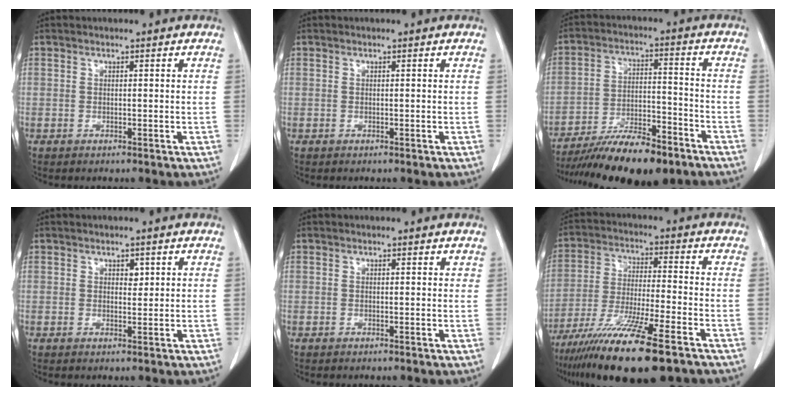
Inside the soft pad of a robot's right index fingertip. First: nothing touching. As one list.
[{"total": 0.0}, {"total": 15.1, "force": [-11.8, 3.7, 8.7], "torque": [-0.144, -0.005, -0.198]}, {"total": 1.4, "force": [0.6, 0.8, 1.0], "torque": [-0.011, -0.003, 0.008]}, {"total": 0.5, "force": [0.4, 0.3, 0.1], "torque": [0.000, 0.000, -0.001]}, {"total": 16.2, "force": [-10.9, 1.1, 12.0], "torque": [-0.221, -0.048, -0.191]}]